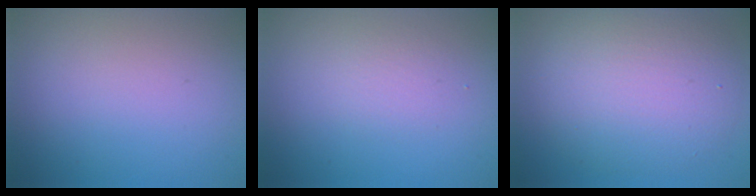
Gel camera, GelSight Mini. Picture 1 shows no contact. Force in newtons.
{"total": 1.5, "press": 1.5, "slide": 0.1}
{"total": 7.3, "press": 7.3, "slide": 0.2}